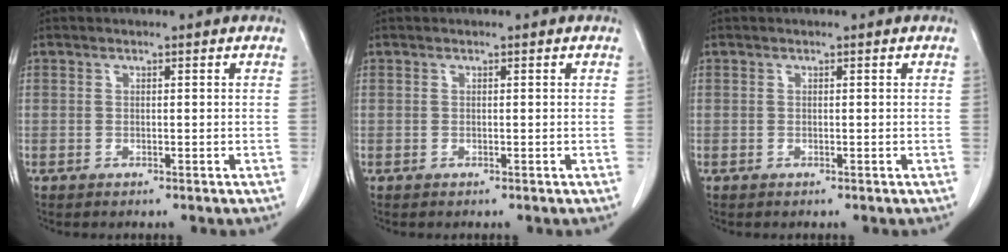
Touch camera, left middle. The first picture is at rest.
{"total": 0.0}
{"total": 0.0}